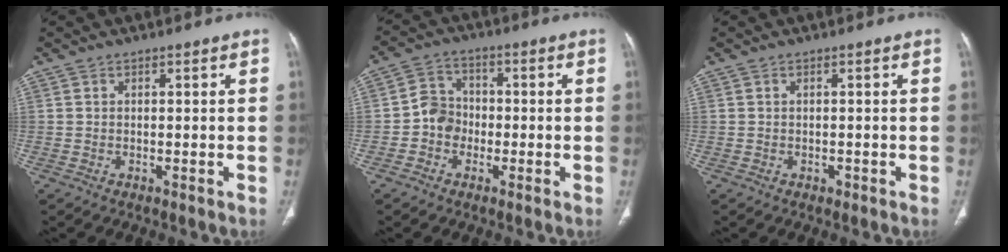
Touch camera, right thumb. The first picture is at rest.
{"total": 5.8, "force": [-1.5, 5.2, 2.2], "torque": [-0.013, 0.019, -0.040]}
{"total": 0.7, "force": [-0.3, 0.6, 0.4], "torque": [-0.004, 0.001, -0.003]}